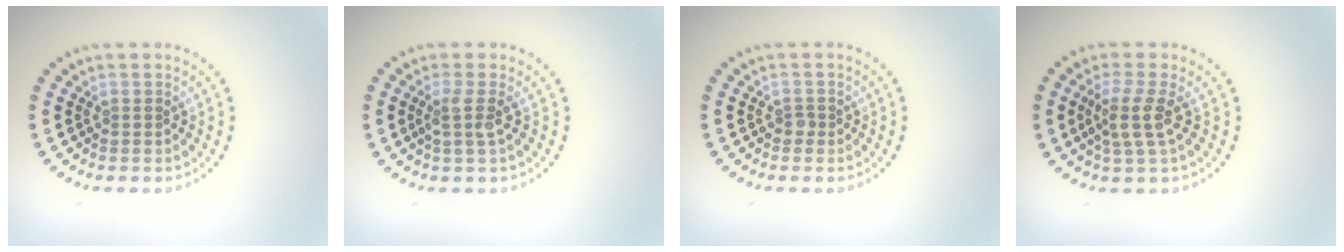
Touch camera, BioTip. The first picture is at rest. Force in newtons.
{"total": 1.7, "press": 1.2, "slide": 1.2}
{"total": 0.8, "press": 0.6, "slide": 0.5}
{"total": 2.9, "press": 2.3, "slide": 1.8}